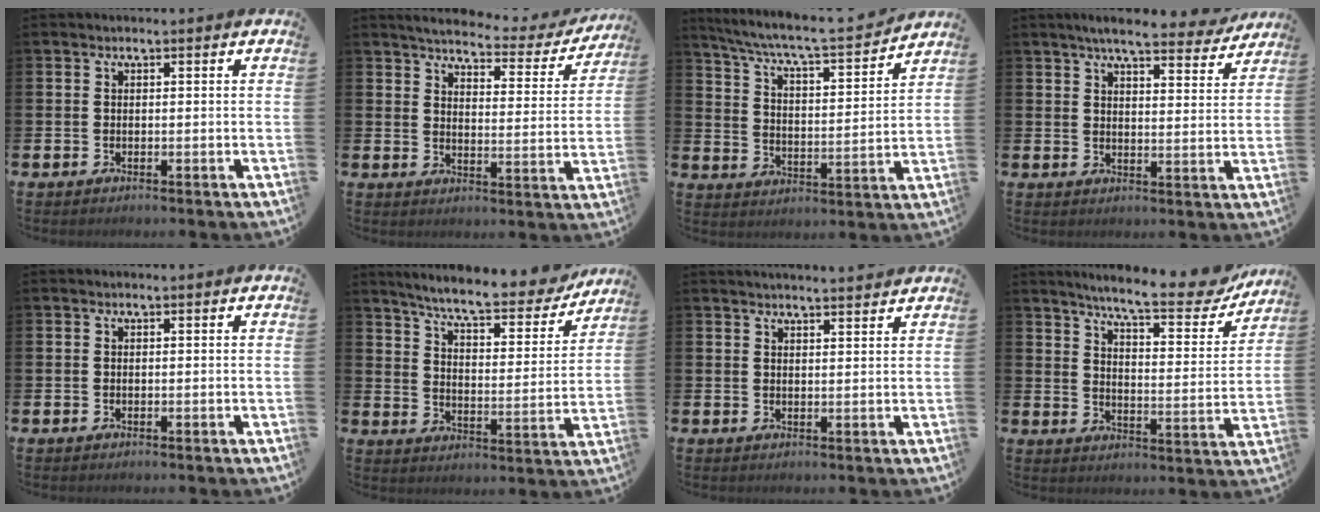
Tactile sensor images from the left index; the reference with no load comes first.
{"total": 4.1, "force": [3.8, 1.0, 1.3], "torque": [-0.040, -0.031, 0.056]}
{"total": 7.3, "force": [6.8, 0.6, 2.8], "torque": [-0.083, -0.052, 0.112]}
{"total": 6.5, "force": [5.9, 1.1, 2.4], "torque": [-0.045, -0.030, 0.101]}
{"total": 0.0}
{"total": 8.0, "force": [7.3, 1.1, 3.2], "torque": [-0.086, -0.050, 0.121]}
{"total": 2.7, "force": [2.7, -0.1, 0.1], "torque": [-0.004, -0.013, 0.048]}
{"total": 8.4, "force": [7.5, 1.1, 3.6], "torque": [-0.077, -0.053, 0.121]}